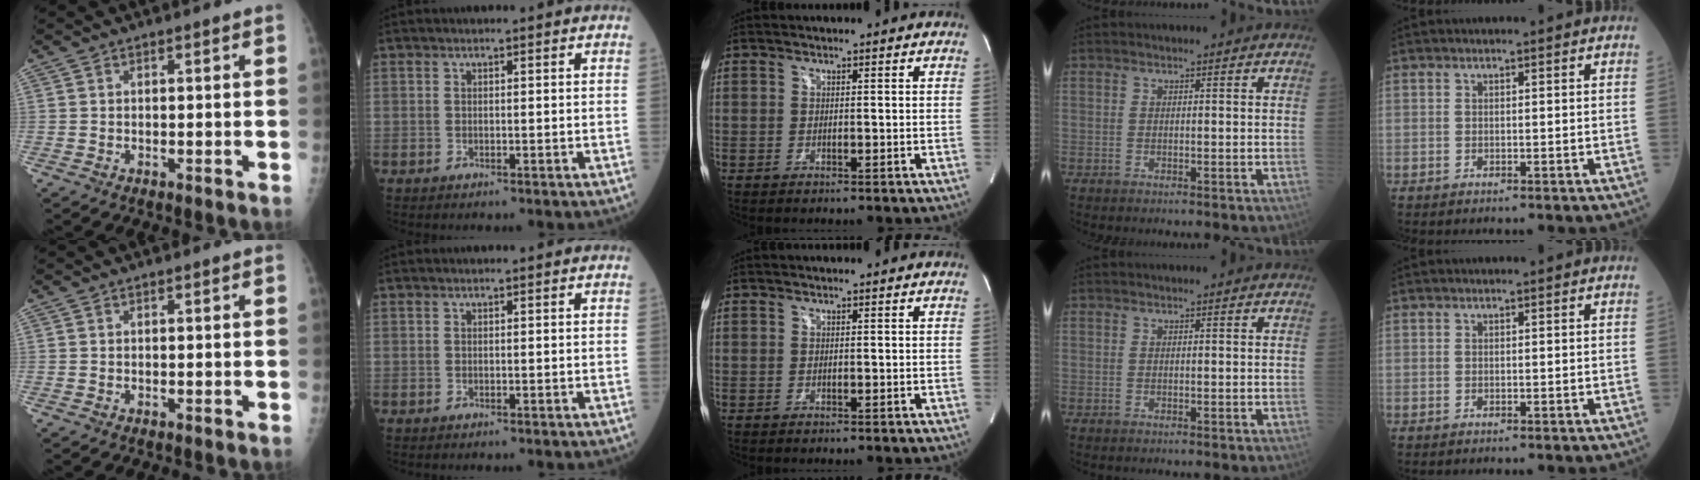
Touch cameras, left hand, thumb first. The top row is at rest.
{}